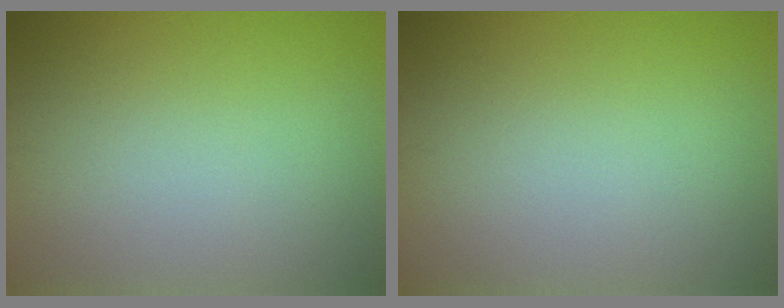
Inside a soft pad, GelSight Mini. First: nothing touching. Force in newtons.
{"total": 0.0}